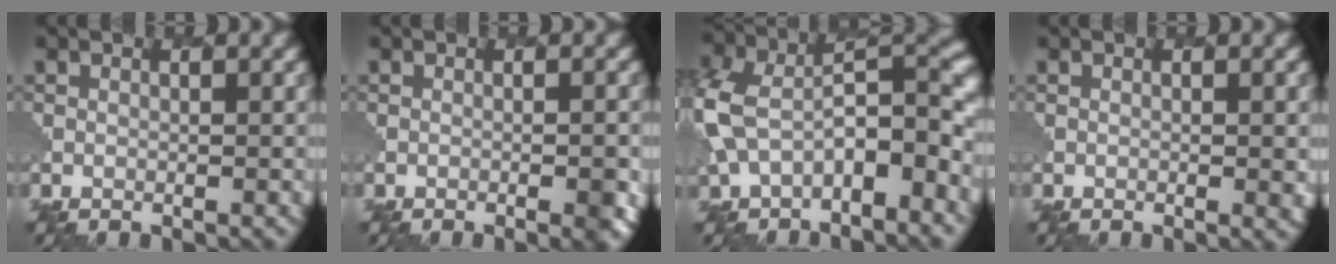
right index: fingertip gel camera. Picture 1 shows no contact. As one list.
[{"total": 2.7, "force": [-0.8, 0.9, 2.4], "torque": [-0.022, 0.002, -0.005]}, {"total": 9.8, "force": [-2.0, 5.7, 7.7], "torque": [-0.142, 0.004, -0.045]}, {"total": 1.2, "force": [0.0, 0.3, 1.2], "torque": [-0.016, -0.001, 0.002]}]